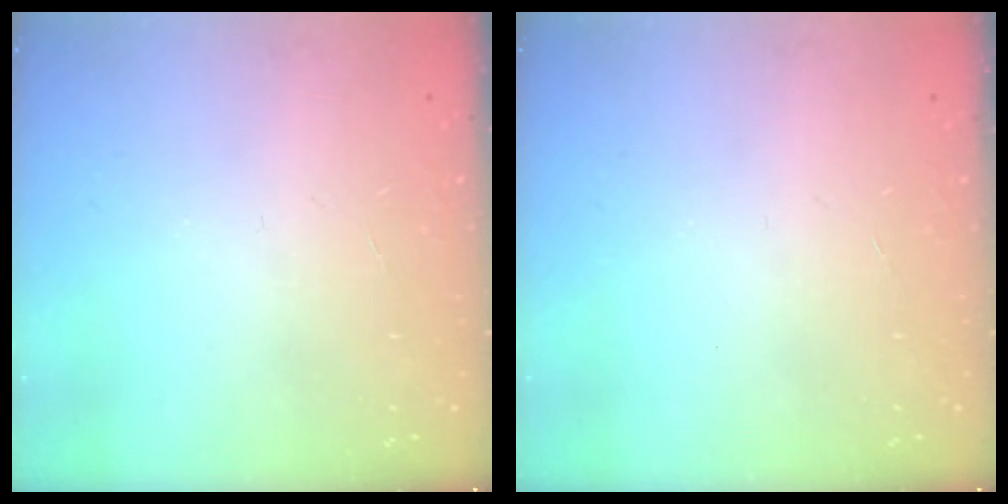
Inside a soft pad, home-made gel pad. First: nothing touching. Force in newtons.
{"total": 0.0}